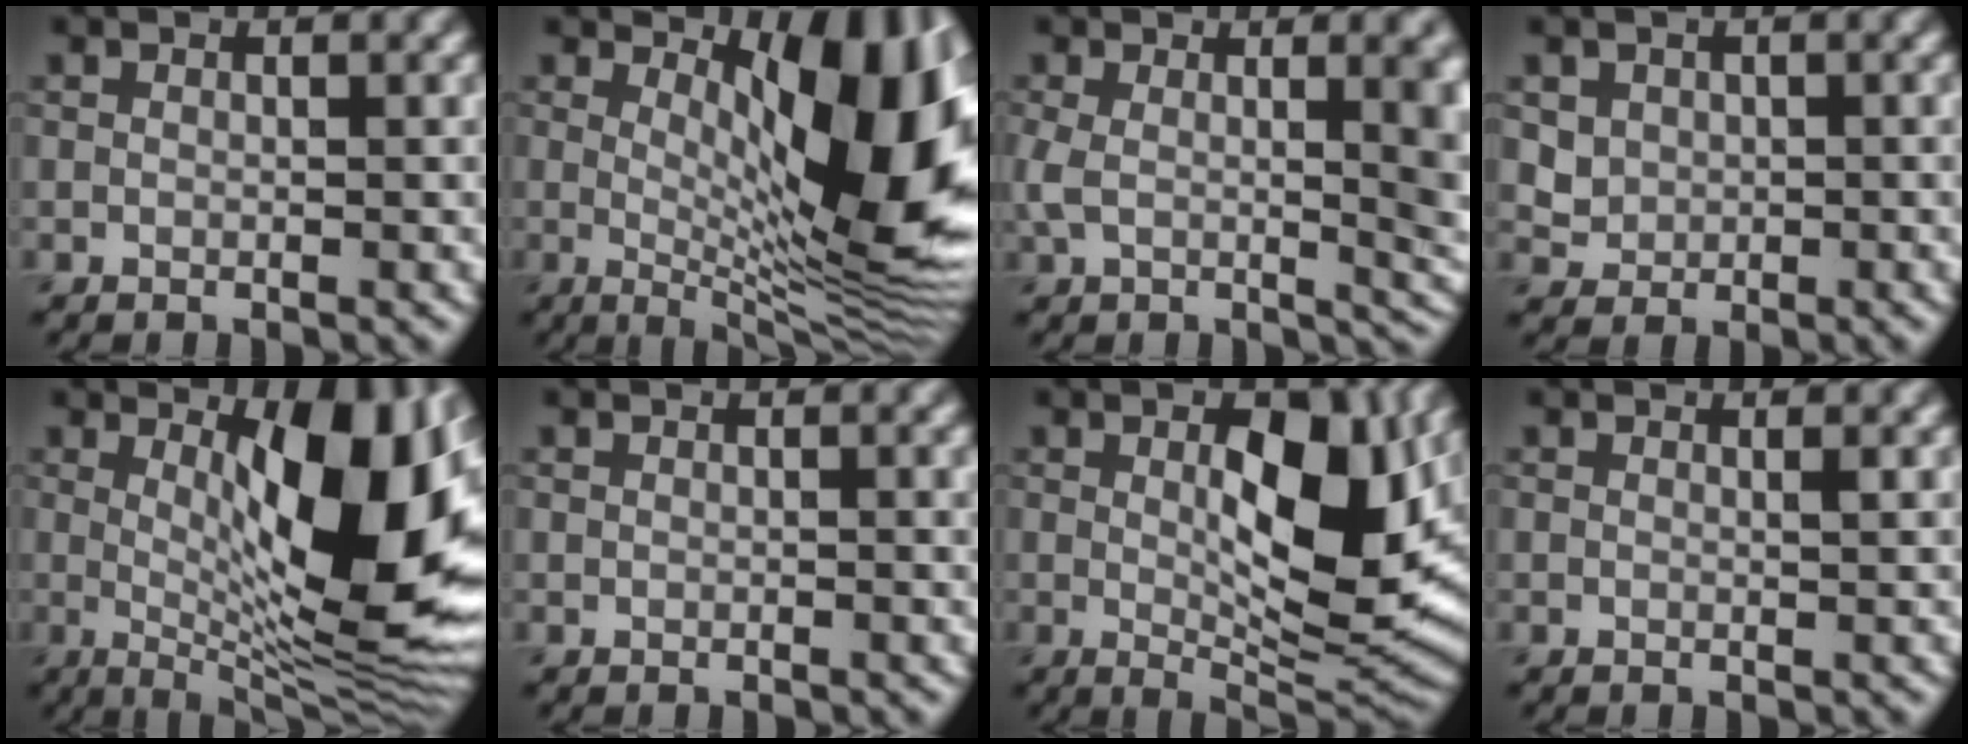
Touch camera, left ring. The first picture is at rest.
{"total": 12.2, "force": [2.4, 4.4, 11.1], "torque": [-0.139, -0.003, 0.039]}
{"total": 8.8, "force": [0.9, 3.8, 7.8], "torque": [-0.115, -0.012, 0.018]}
{"total": 1.9, "force": [0.6, 1.8, 0.5], "torque": [-0.011, -0.013, 0.028]}
{"total": 13.2, "force": [1.9, 4.3, 12.4], "torque": [-0.155, -0.002, 0.028]}
{"total": 0.7, "force": [0.4, 0.2, 0.6], "torque": [-0.008, 0.001, 0.006]}
{"total": 10.8, "force": [1.5, 4.4, 9.8], "torque": [-0.140, -0.005, 0.029]}
{"total": 0.6, "force": [0.4, 0.1, 0.5], "torque": [-0.003, 0.000, 0.004]}